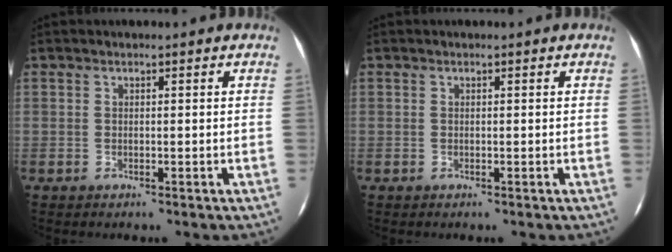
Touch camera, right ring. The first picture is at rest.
{"total": 0.0}